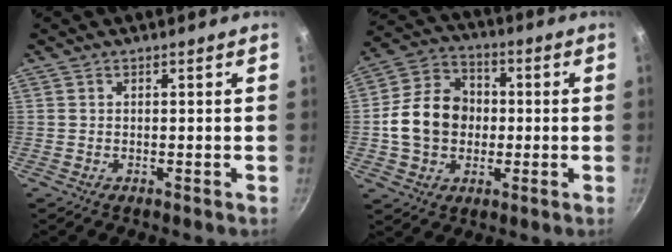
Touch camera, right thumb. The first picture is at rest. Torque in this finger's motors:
{"motor_torque": [1.06, 2.72, 1.02, -0.77, 0.29]}